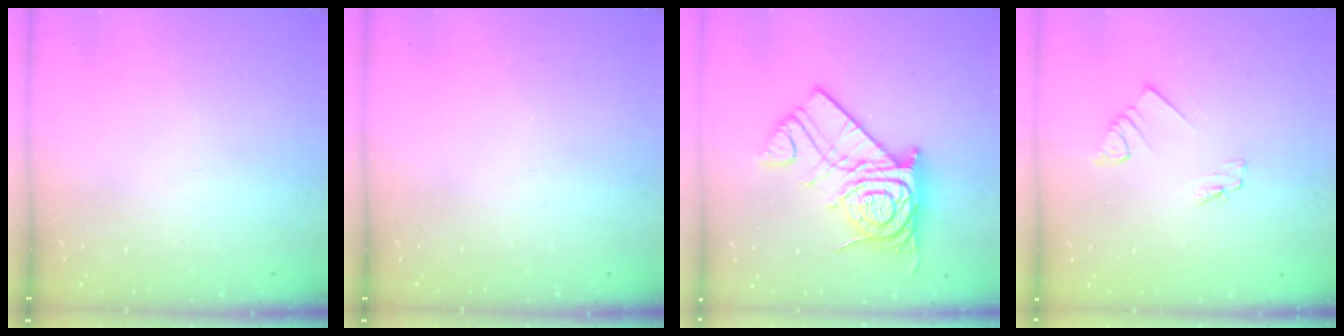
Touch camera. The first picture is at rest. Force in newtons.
{"total": 0.0}
{"total": 16.9, "press": 16.9, "slide": 1.2}
{"total": 1.8, "press": 1.7, "slide": 0.2}